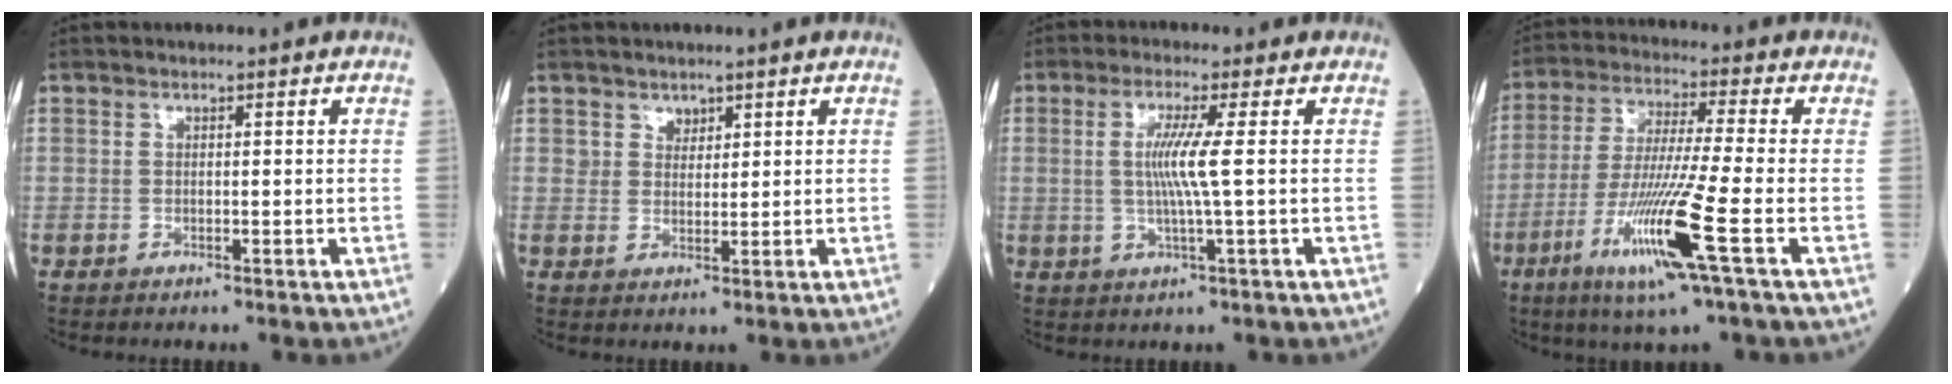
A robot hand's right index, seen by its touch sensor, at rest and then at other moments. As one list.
[{"total": 2.0, "force": [1.5, 1.3, 0.3], "torque": [0.000, -0.001, 0.025]}, {"total": 5.5, "force": [0.6, -1.0, 5.4], "torque": [-0.111, -0.004, 0.013]}, {"total": 13.3, "force": [-5.3, -1.2, 12.1], "torque": [-0.247, -0.029, -0.101]}]